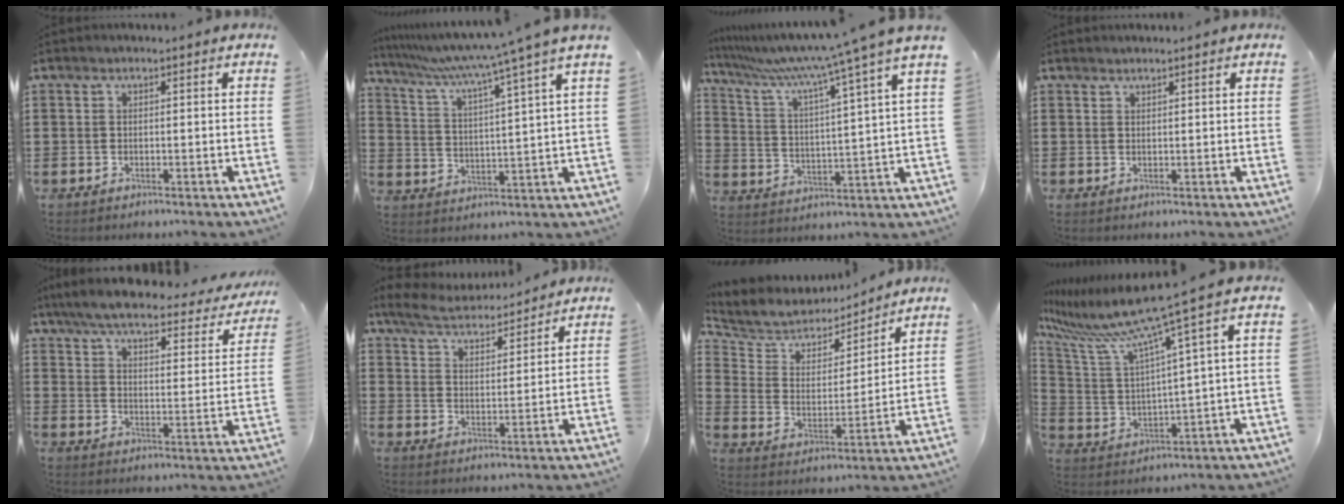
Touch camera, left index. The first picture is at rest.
{"total": 6.8, "force": [5.7, -1.6, 3.3], "torque": [-0.091, -0.046, 0.089]}
{"total": 8.5, "force": [7.5, -1.5, 3.7], "torque": [-0.109, -0.059, 0.118]}
{"total": 0.9, "force": [0.9, 0.0, 0.1], "torque": [-0.004, -0.002, 0.019]}
{"total": 6.0, "force": [5.4, 0.6, 2.7], "torque": [-0.077, -0.032, 0.089]}
{"total": 5.4, "force": [5.2, 0.9, 1.1], "torque": [-0.048, -0.026, 0.091]}
{"total": 6.0, "force": [5.6, 2.2, 0.6], "torque": [-0.053, -0.041, 0.093]}
{"total": 11.3, "force": [8.4, -0.5, 7.5], "torque": [-0.183, -0.056, 0.134]}